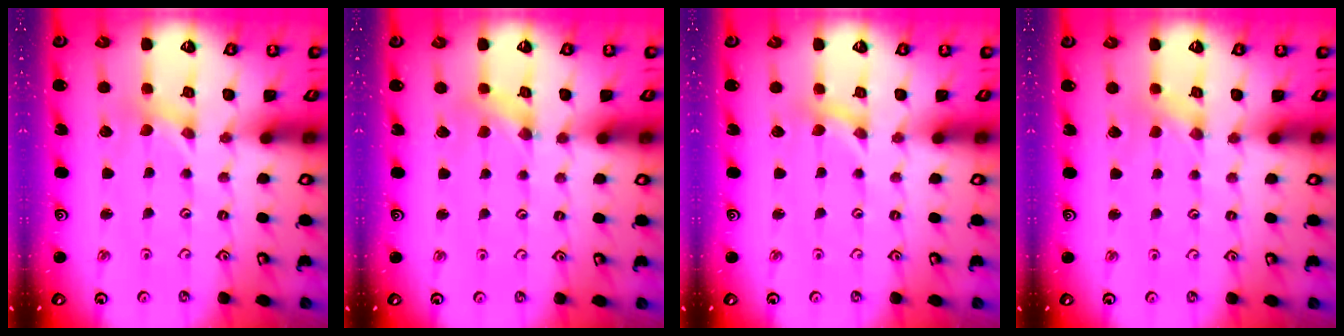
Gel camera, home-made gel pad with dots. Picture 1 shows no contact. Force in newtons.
{"total": 1.4, "press": 1.3, "slide": 0.3}
{"total": 0.0}
{"total": 0.0}